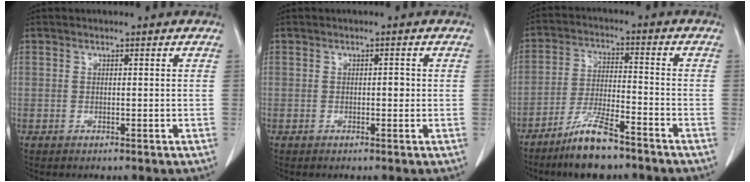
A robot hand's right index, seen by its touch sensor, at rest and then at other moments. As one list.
[{"total": 1.1, "force": [-0.1, 0.5, 1.0], "torque": [-0.010, 0.003, -0.003]}, {"total": 9.0, "force": [-6.9, 1.4, 5.7], "torque": [-0.114, -0.018, -0.128]}]